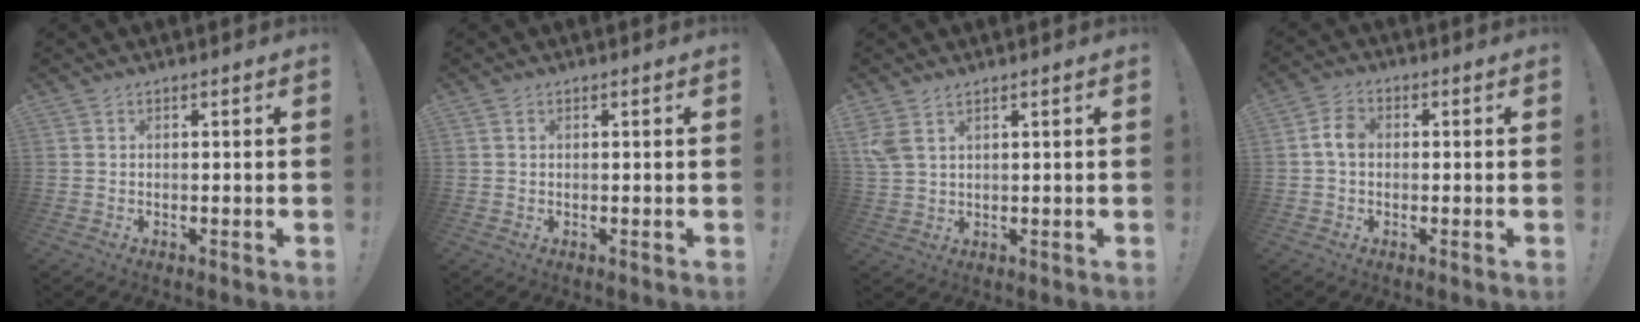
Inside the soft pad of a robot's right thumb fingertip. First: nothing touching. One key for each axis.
{"total": 0.6, "fx": 0.3, "fy": 0.5, "fz": 0.2, "tx": -0.002, "ty": 0.001, "tz": 0.004}
{"total": 4.8, "fx": 3.0, "fy": 2.3, "fz": 3.0, "tx": -0.059, "ty": -0.011, "tz": 0.061}
{"total": 5.2, "fx": -0.2, "fy": 3.6, "fz": 3.8, "tx": -0.071, "ty": 0.012, "tz": -0.003}